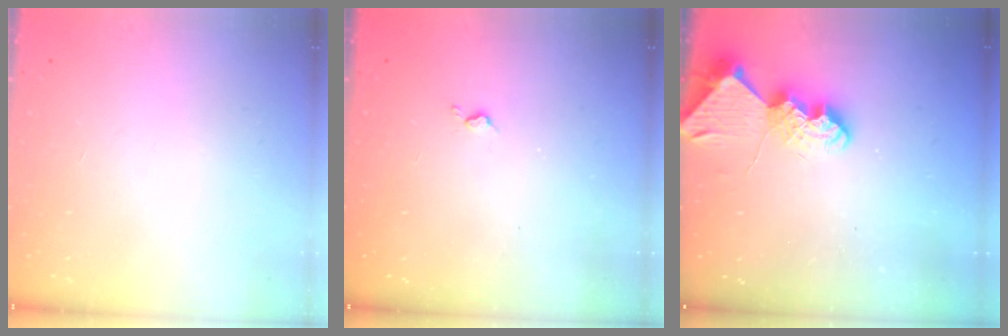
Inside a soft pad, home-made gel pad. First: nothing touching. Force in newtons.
{"total": 2.2, "press": 2.1, "slide": 0.5}
{"total": 9.1, "press": 9.0, "slide": 0.7}